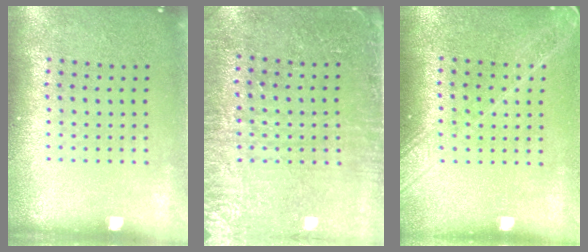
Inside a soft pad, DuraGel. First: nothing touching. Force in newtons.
{"total": 3.0, "press": 2.7, "slide": 1.3}
{"total": 1.7, "press": 1.4, "slide": 0.9}